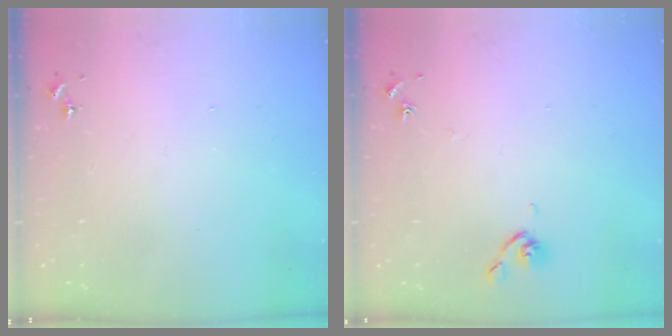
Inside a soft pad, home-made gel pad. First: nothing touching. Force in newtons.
{"total": 5.9, "press": 5.8, "slide": 0.8}